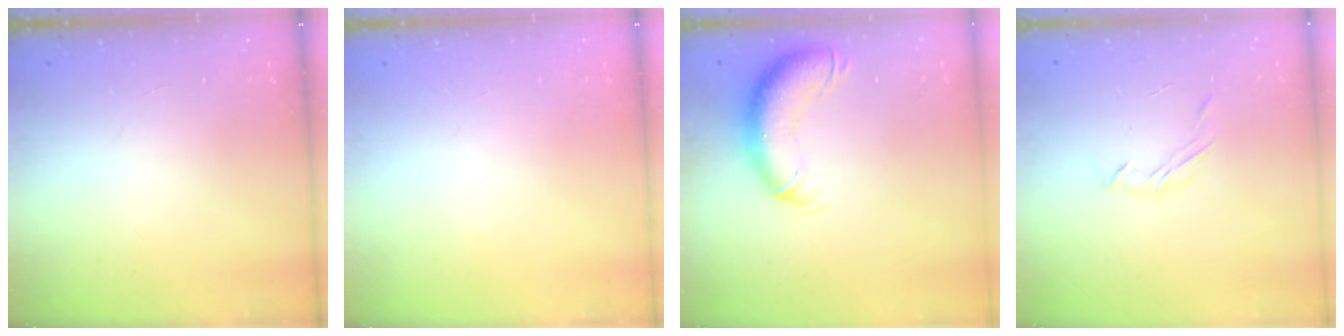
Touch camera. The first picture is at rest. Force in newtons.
{"total": 0.0}
{"total": 12.5, "press": 12.2, "slide": 3.0}
{"total": 3.6, "press": 3.5, "slide": 0.8}